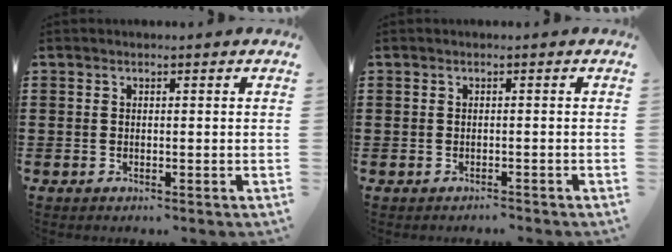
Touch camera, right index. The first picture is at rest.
{"total": 0.9, "force": [-0.8, 0.3, -0.2], "torque": [0.000, 0.004, -0.019]}